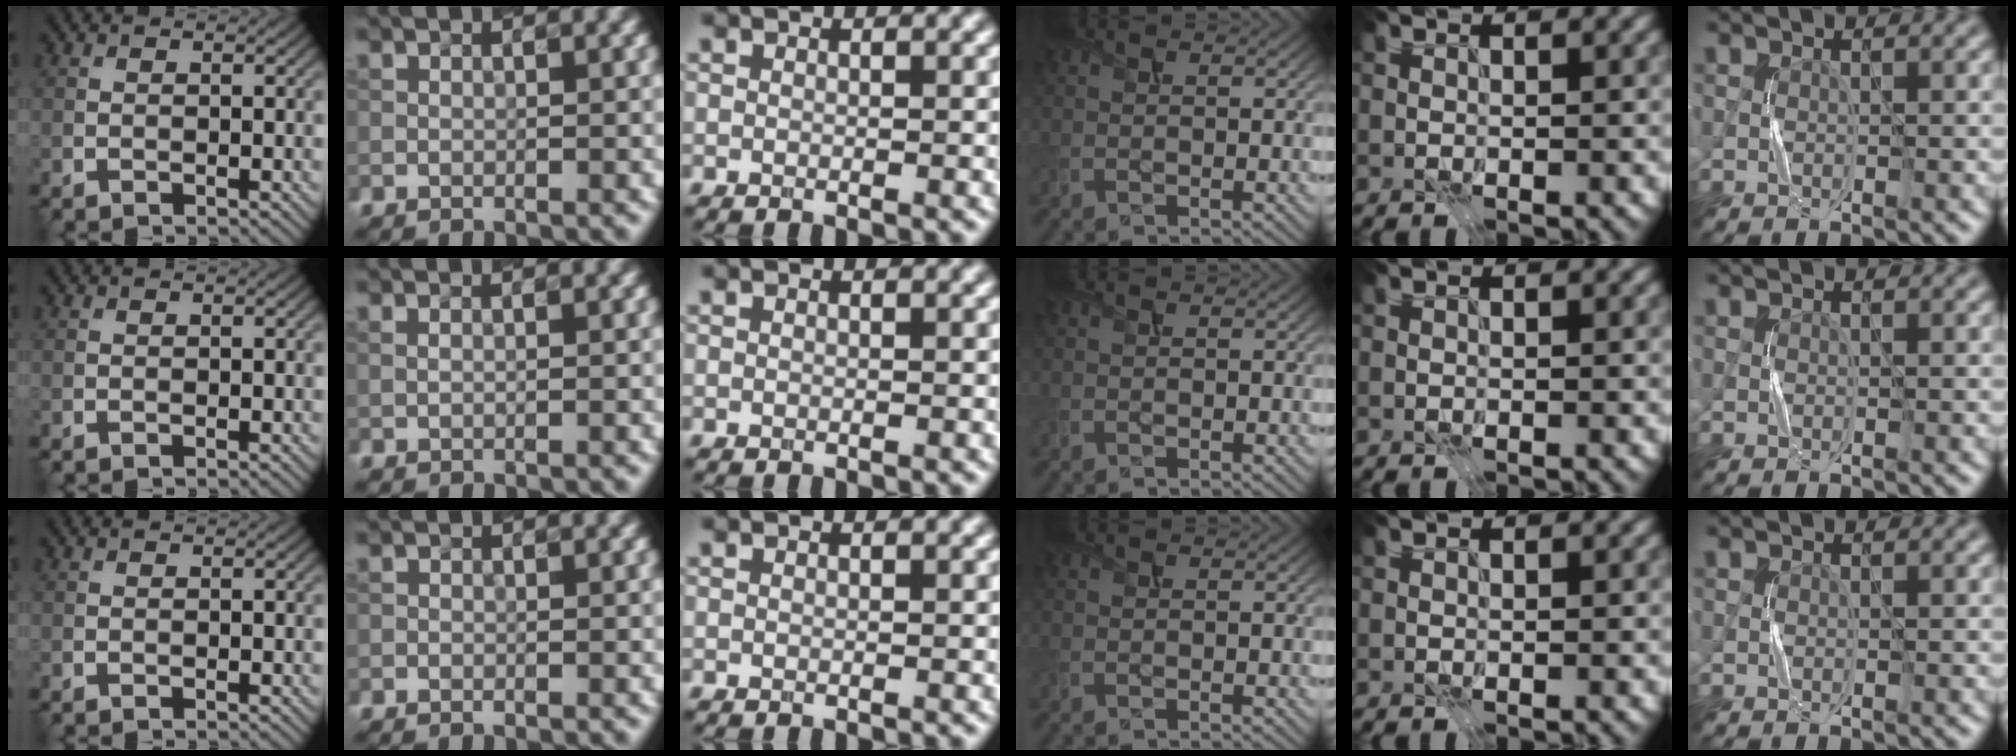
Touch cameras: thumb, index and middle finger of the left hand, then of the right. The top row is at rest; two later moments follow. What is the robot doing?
{"motion": "press", "object": "sticky note"}